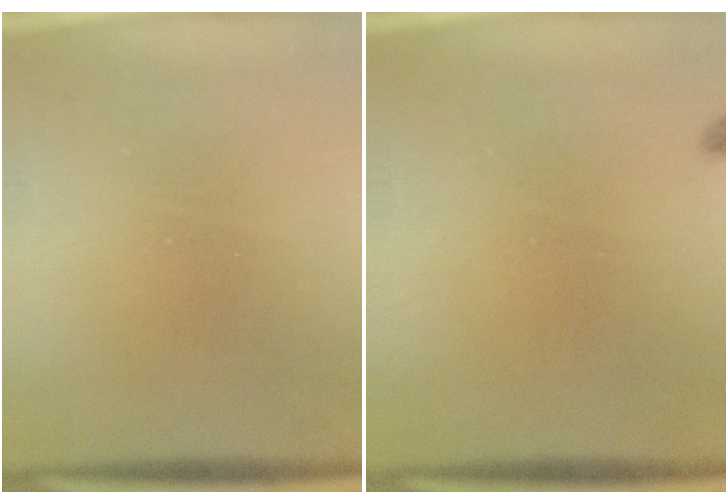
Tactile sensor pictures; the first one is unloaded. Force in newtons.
{"total": 1.1}